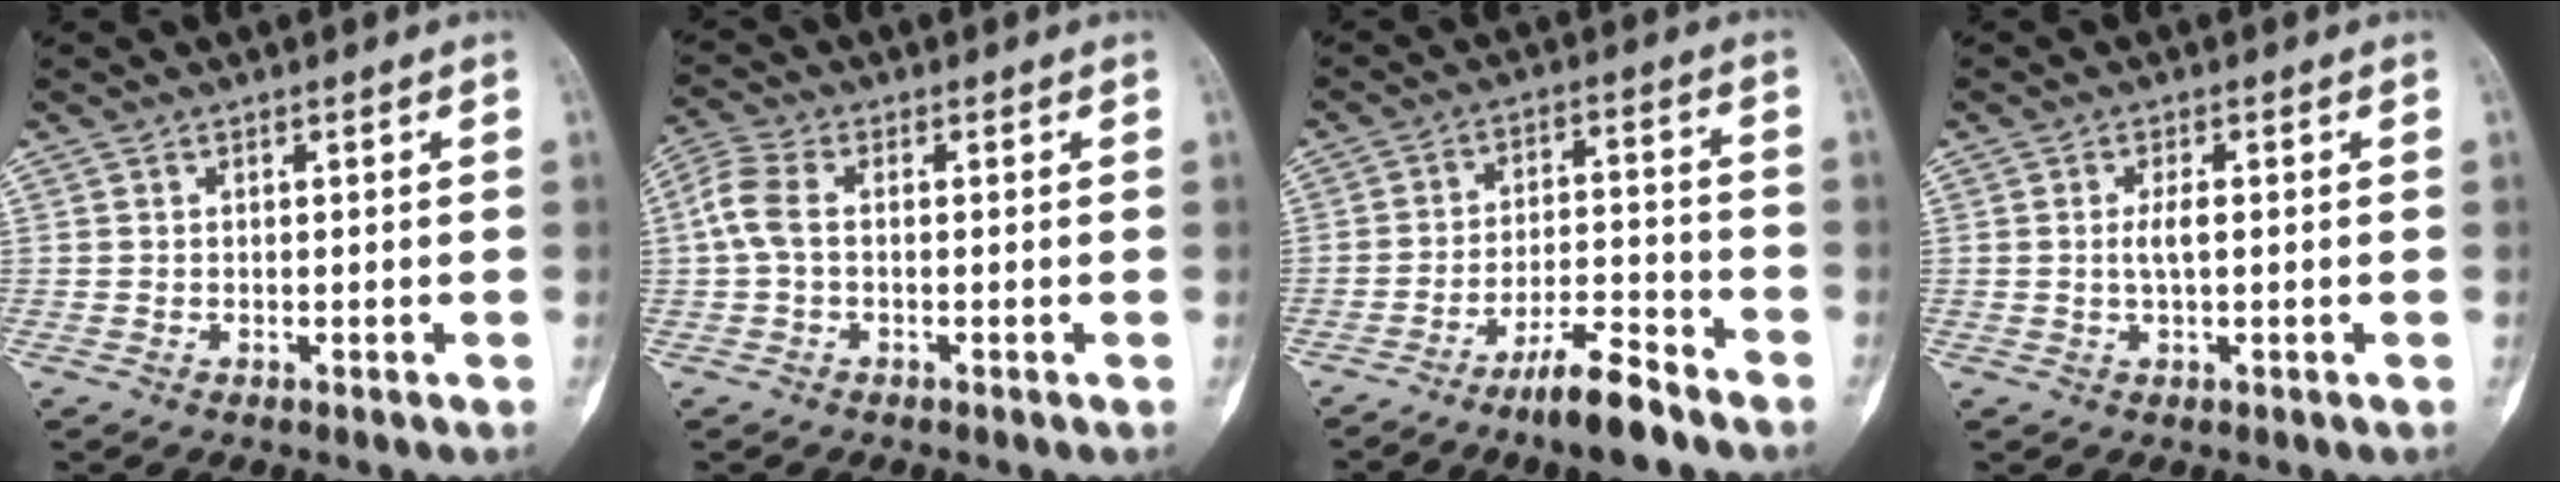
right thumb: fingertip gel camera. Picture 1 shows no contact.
{"total": 4.9, "force": [0.0, 2.7, 4.1], "torque": [-0.108, 0.015, -0.010]}
{"total": 9.0, "force": [-6.8, 1.8, 5.7], "torque": [-0.100, 0.053, -0.118]}
{"total": 2.5, "force": [0.1, 0.8, 2.4], "torque": [-0.048, 0.001, 0.001]}